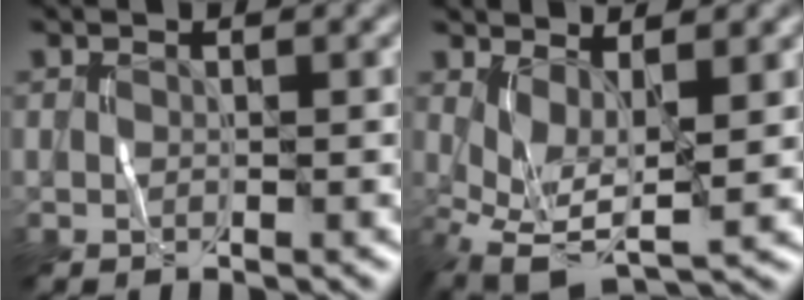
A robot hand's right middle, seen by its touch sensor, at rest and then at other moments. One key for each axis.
{"total": 4.8, "fx": 0.6, "fy": 2.1, "fz": 4.3, "tx": -0.095, "ty": -0.009, "tz": 0.015}